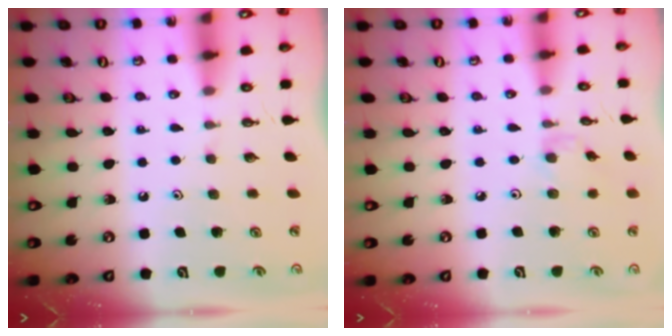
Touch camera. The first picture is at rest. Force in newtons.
{"total": 1.1, "press": 1.0, "slide": 0.4}